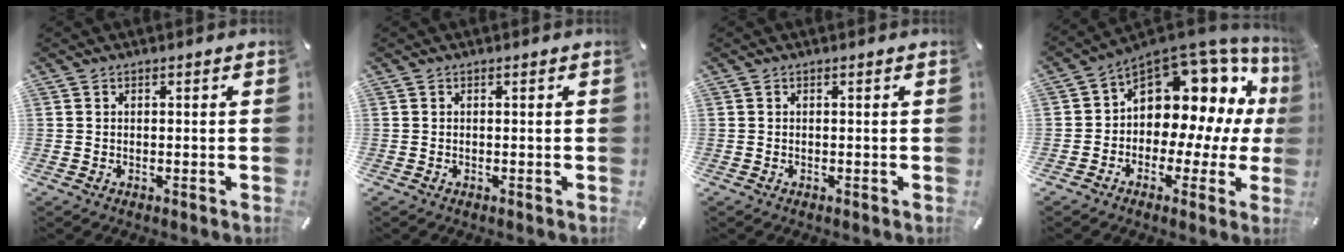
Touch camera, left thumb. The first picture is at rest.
{"total": 0.0}
{"total": 0.0}
{"total": 13.4, "force": [5.3, 9.3, 8.1], "torque": [-0.118, -0.067, 0.084]}